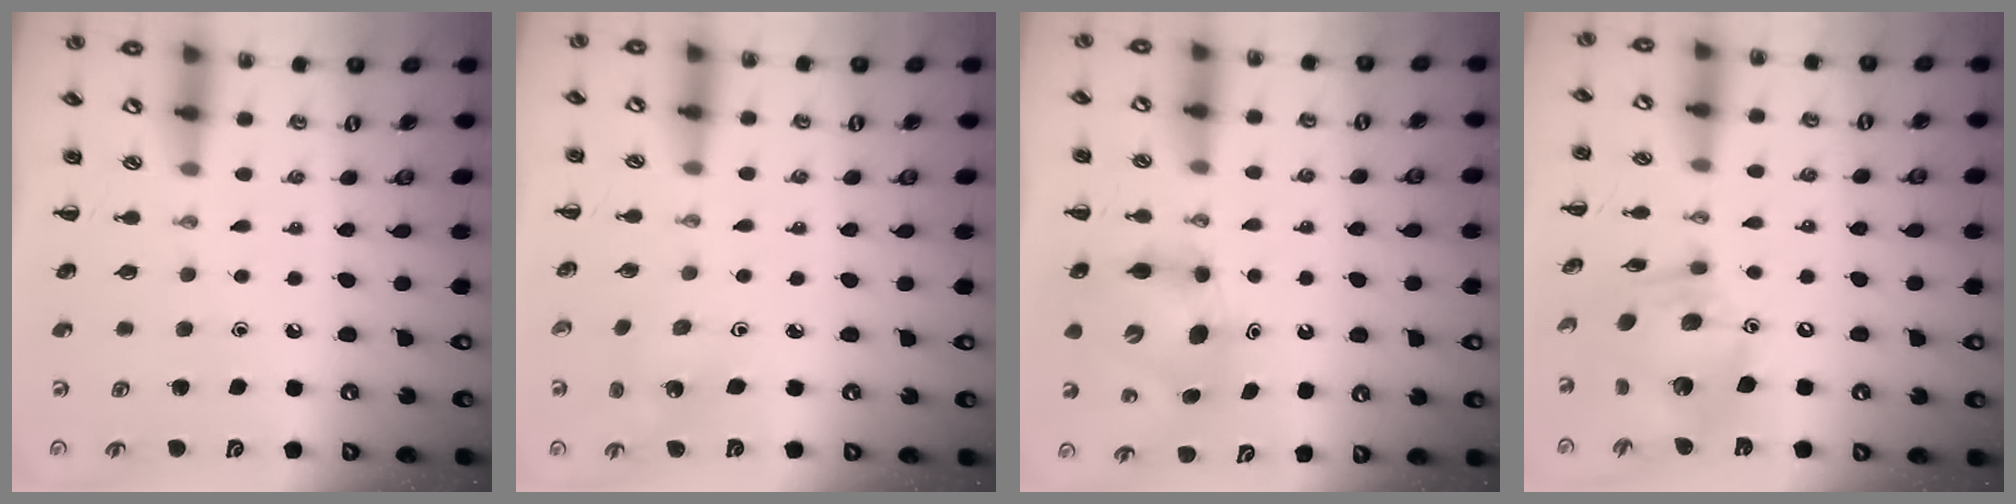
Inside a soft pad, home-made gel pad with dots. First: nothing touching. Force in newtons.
{"total": 1.6, "press": 1.5, "slide": 0.6}
{"total": 6.8, "press": 6.8, "slide": 0.7}
{"total": 13.6, "press": 13.4, "slide": 2.5}